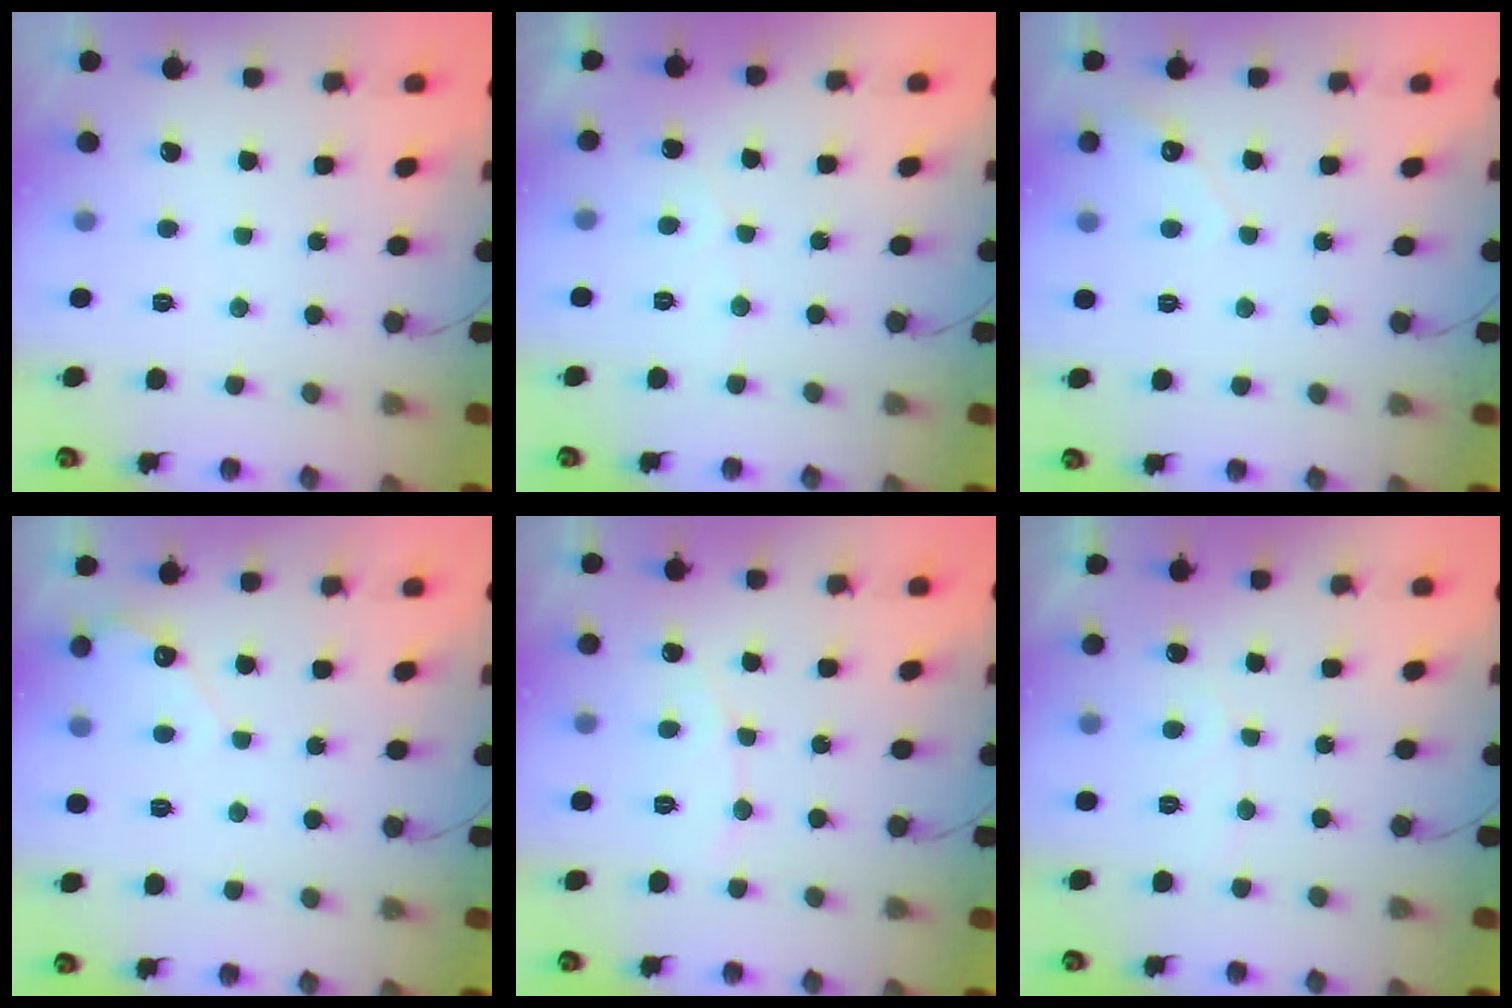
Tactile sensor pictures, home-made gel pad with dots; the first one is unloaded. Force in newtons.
{"total": 2.2, "press": 2.2, "slide": 0.1}
{"total": 2.7, "press": 2.7, "slide": 0.2}
{"total": 2.7, "press": 2.7, "slide": 0.2}
{"total": 4.9, "press": 4.9, "slide": 0.2}
{"total": 3.6, "press": 3.6, "slide": 0.2}